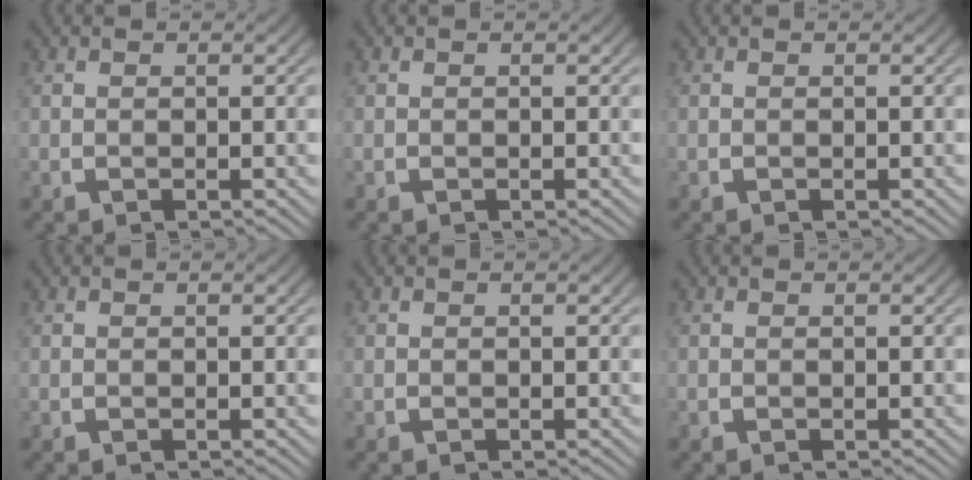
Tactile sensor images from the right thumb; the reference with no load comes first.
{"total": 0.0}
{"total": 0.0}
{"total": 0.0}
{"total": 0.0}
{"total": 0.0}